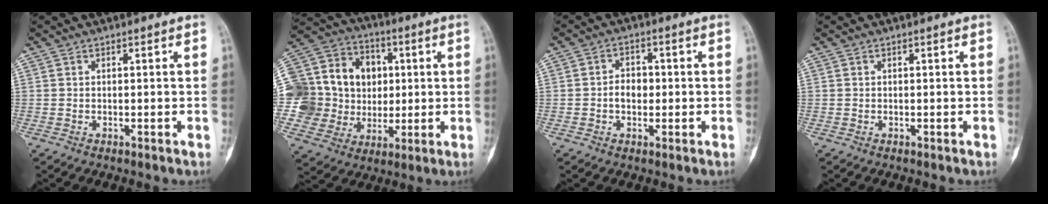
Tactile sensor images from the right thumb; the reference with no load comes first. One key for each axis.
{"total": 22.6, "fx": 1.7, "fy": 19.6, "fz": 11.1, "tx": -0.191, "ty": 0.043, "tz": 0.050}
{"total": 4.1, "fx": -0.4, "fy": 3.1, "fz": 2.7, "tx": -0.025, "ty": 0.013, "tz": -0.013}
{"total": 0.0}